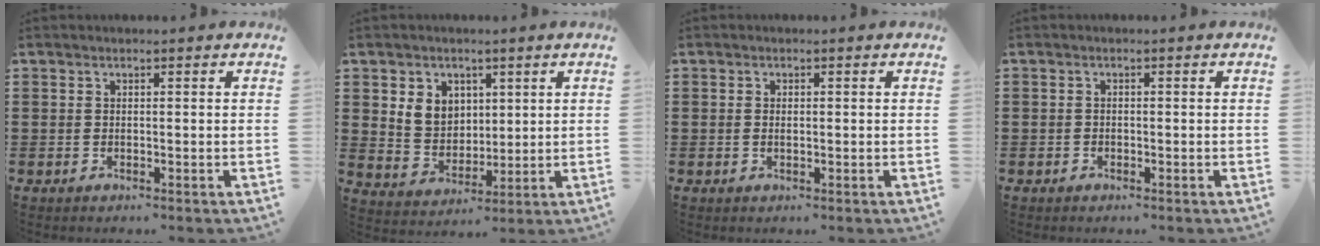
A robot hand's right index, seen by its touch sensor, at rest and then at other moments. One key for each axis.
{"total": 5.6, "fx": 2.2, "fy": 4.9, "fz": 1.5, "tx": -0.046, "ty": 0.012, "tz": 0.039}
{"total": 1.0, "fx": -0.1, "fy": 0.4, "fz": 0.9, "tx": -0.019, "ty": 0.000, "tz": -0.001}
{"total": 0.9, "fx": -0.6, "fy": 0.6, "fz": 0.1, "tx": -0.004, "ty": 0.002, "tz": -0.015}